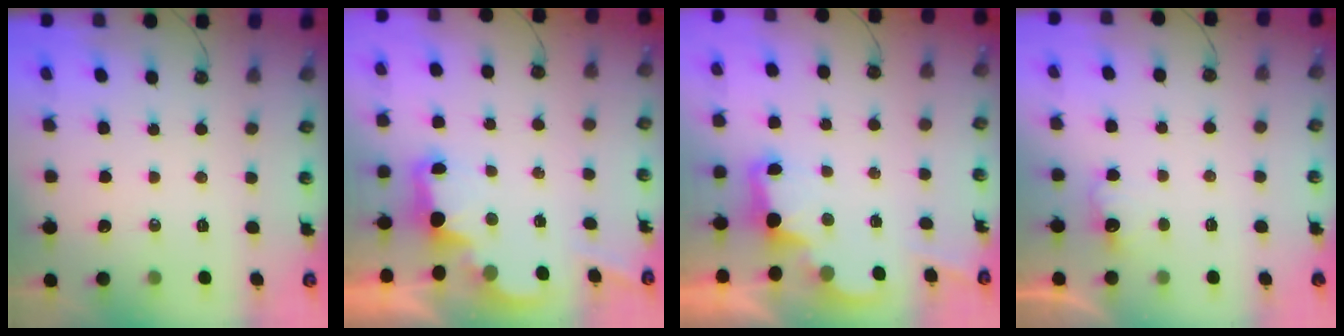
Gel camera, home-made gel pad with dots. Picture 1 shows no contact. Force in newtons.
{"total": 3.0, "press": 2.9, "slide": 0.6}
{"total": 3.1, "press": 3.1, "slide": 0.5}
{"total": 2.6, "press": 2.6, "slide": 0.7}